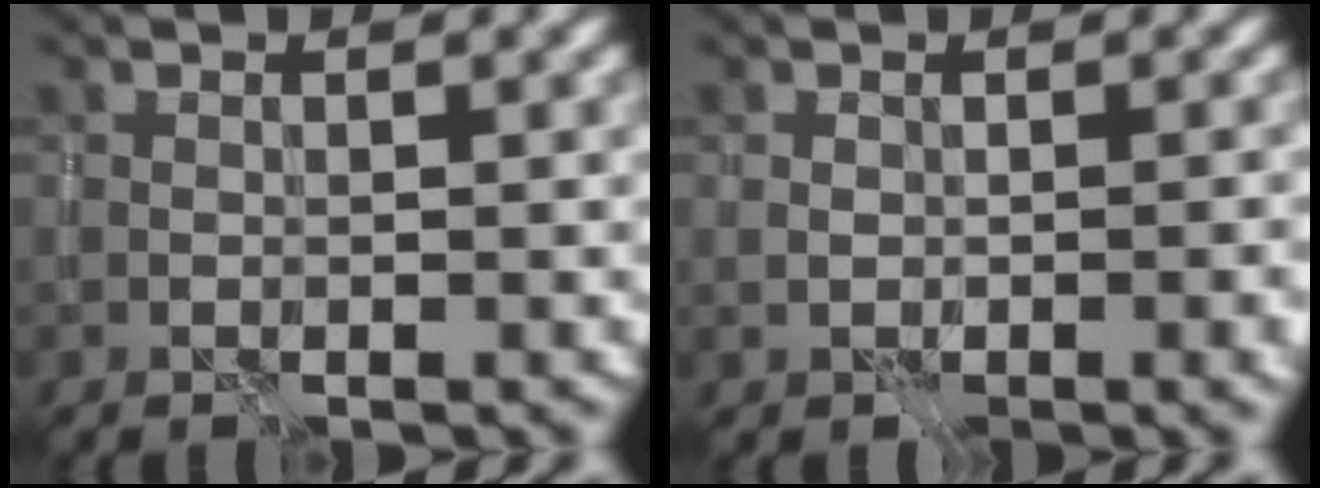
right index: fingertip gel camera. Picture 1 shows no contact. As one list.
[{"total": 3.5, "force": [-0.7, 1.9, 2.8], "torque": [-0.039, -0.010, -0.004]}]